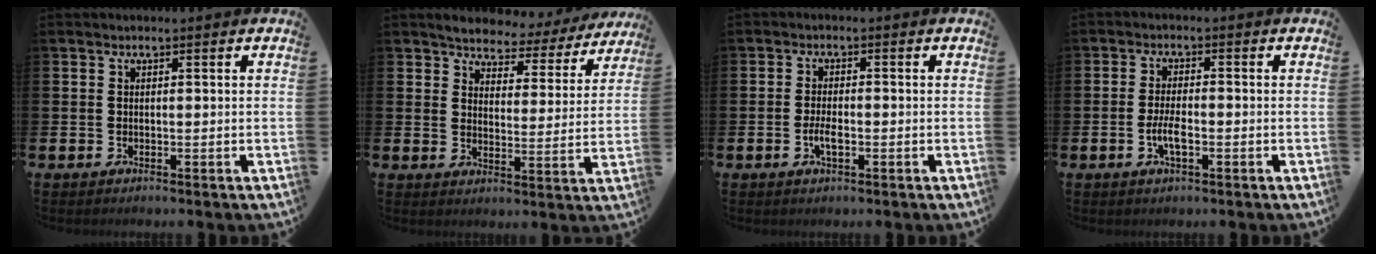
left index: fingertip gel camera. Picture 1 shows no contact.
{"total": 4.0, "force": [3.8, 1.2, 0.2], "torque": [-0.026, -0.034, 0.059]}
{"total": 2.5, "force": [-0.7, 0.9, 2.3], "torque": [-0.042, 0.000, -0.013]}
{"total": 3.2, "force": [-1.0, 1.1, 2.9], "torque": [-0.058, 0.001, -0.020]}